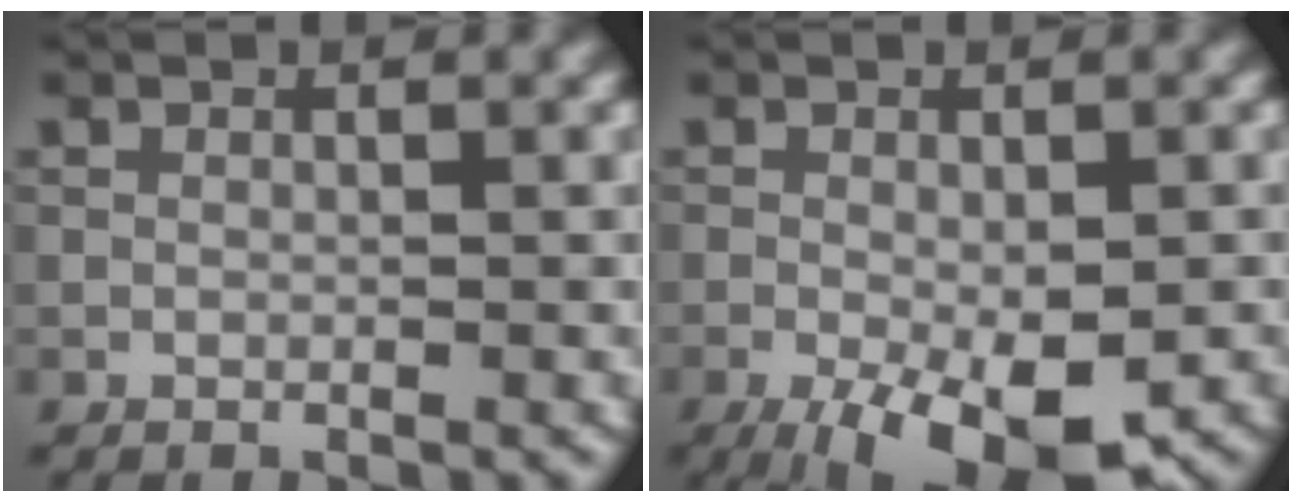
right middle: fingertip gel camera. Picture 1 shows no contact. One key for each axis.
{"total": 8.5, "fx": -4.0, "fy": 3.3, "fz": 6.8, "tx": -0.119, "ty": -0.024, "tz": -0.046}